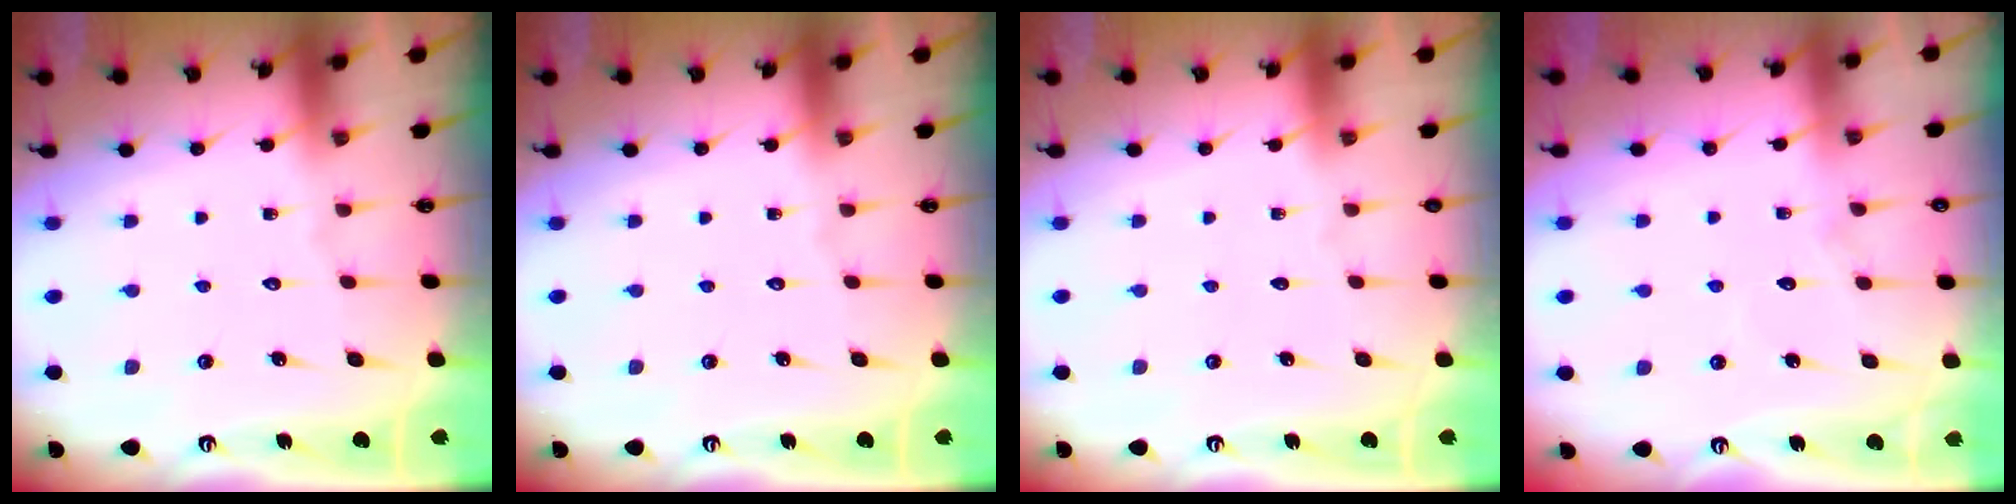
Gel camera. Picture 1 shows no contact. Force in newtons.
{"total": 0.0}
{"total": 0.0}
{"total": 4.7, "press": 4.6, "slide": 0.5}